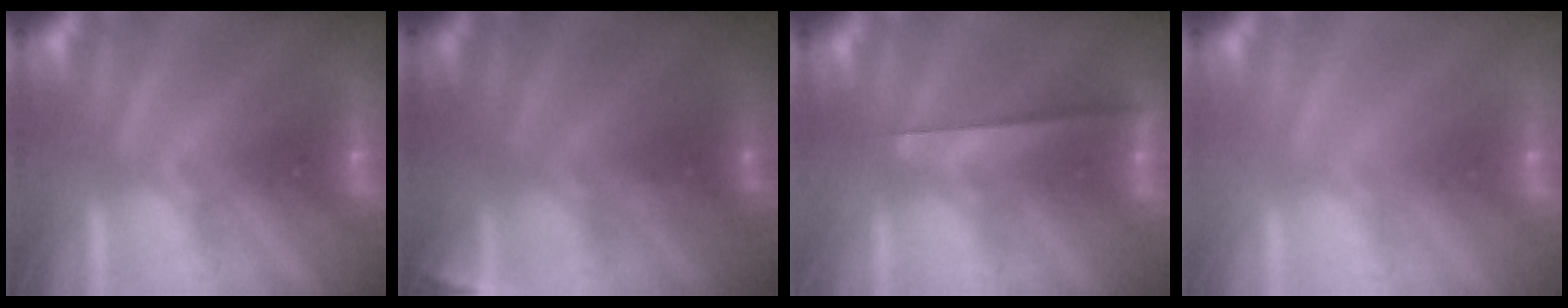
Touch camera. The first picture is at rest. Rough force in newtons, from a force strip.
{"total": 3.4}
{"total": 2.4}
{"total": 3.4}